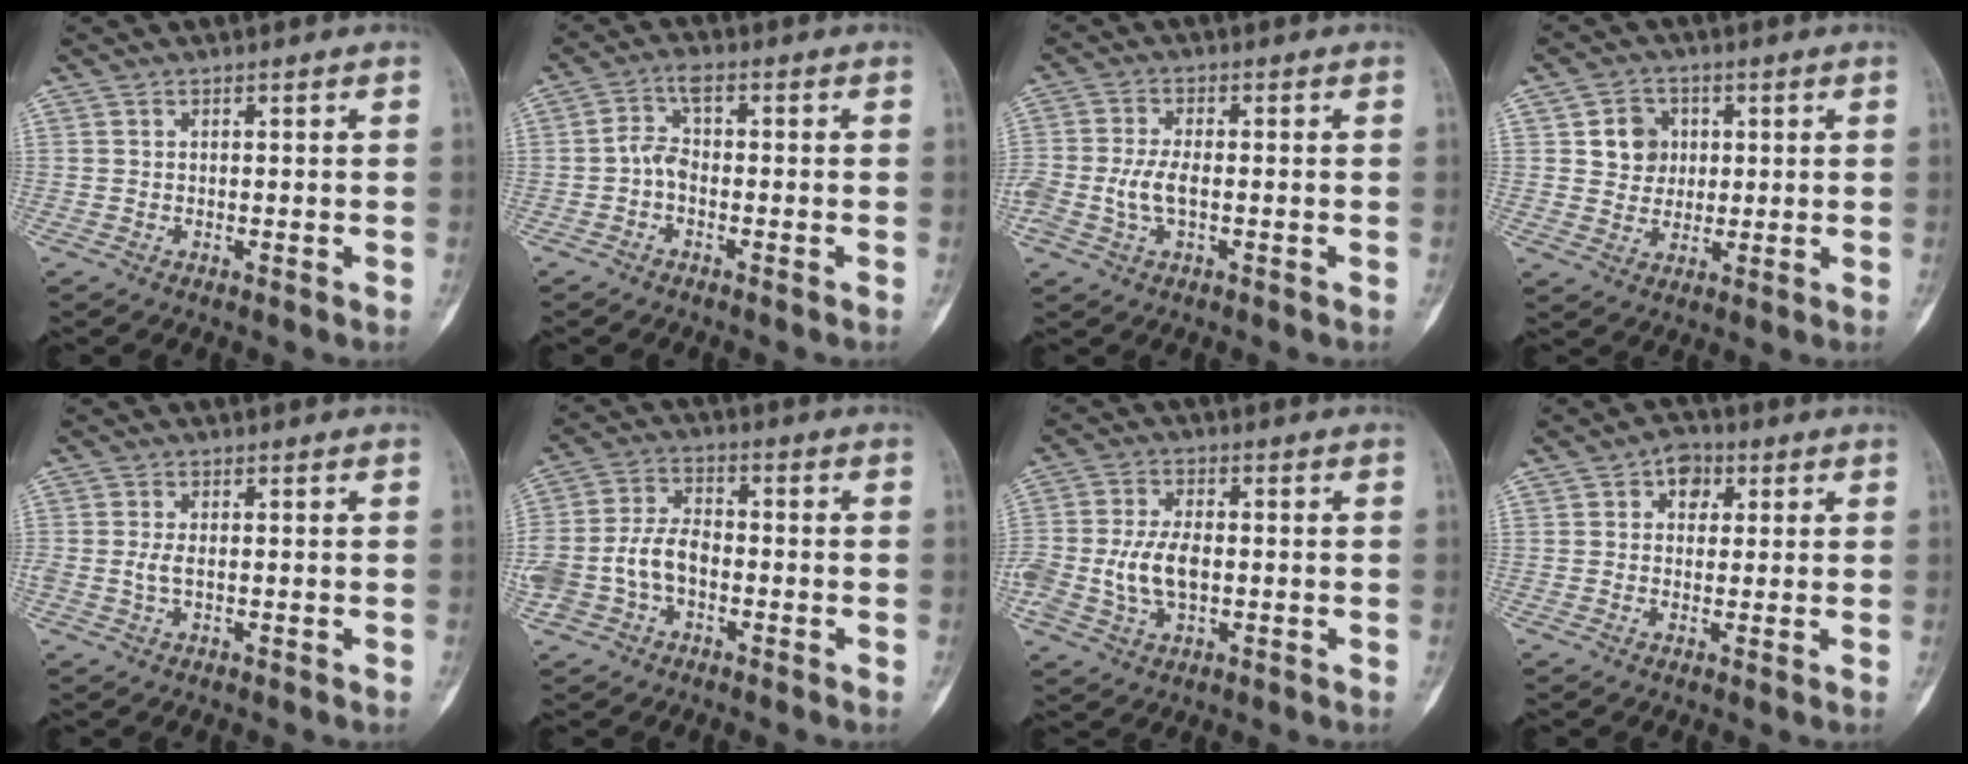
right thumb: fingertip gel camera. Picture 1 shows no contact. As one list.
[{"total": 3.8, "force": [-1.0, 2.0, 3.0], "torque": [-0.060, 0.019, -0.027]}, {"total": 5.2, "force": [-0.9, 2.6, 4.4], "torque": [-0.103, 0.010, -0.017]}, {"total": 6.5, "force": [1.5, 5.8, 2.6], "torque": [-0.009, -0.001, 0.025]}, {"total": 2.1, "force": [-0.1, 1.0, 1.8], "torque": [-0.043, 0.000, -0.001]}, {"total": 10.3, "force": [-2.5, 6.9, 7.3], "torque": [-0.154, 0.036, -0.050]}, {"total": 8.8, "force": [-0.9, 5.2, 7.0], "torque": [-0.144, 0.010, -0.016]}, {"total": 4.5, "force": [1.4, 3.5, 2.6], "torque": [-0.014, 0.006, 0.014]}]